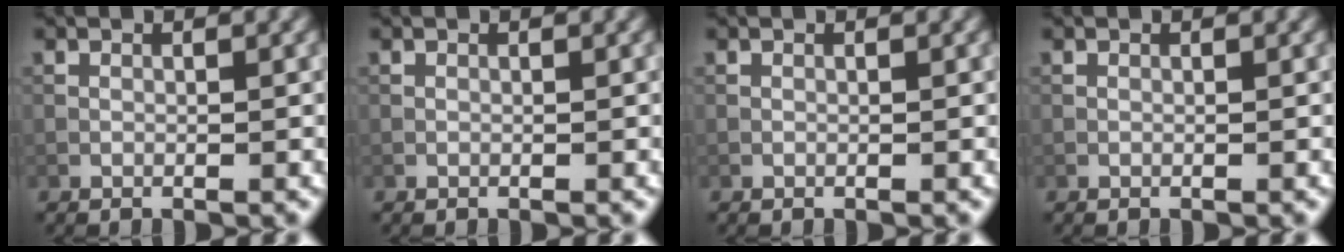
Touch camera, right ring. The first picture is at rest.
{"total": 0.0}
{"total": 0.0}
{"total": 0.0}